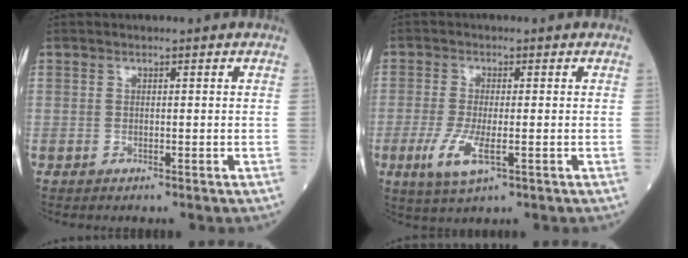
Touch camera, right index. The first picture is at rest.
{"total": 5.7, "force": [-2.0, 1.3, 5.2], "torque": [-0.114, -0.014, -0.035]}